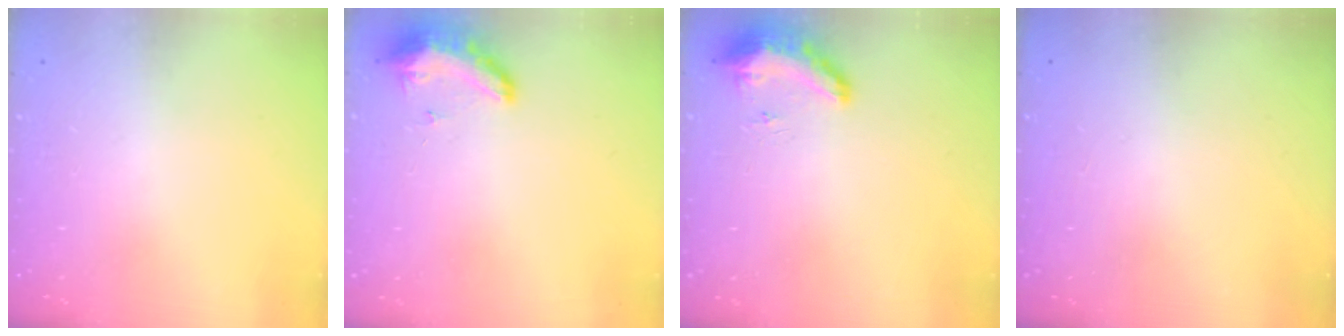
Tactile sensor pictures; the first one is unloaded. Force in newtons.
{"total": 16.2, "press": 11.0, "slide": 11.9}
{"total": 16.1, "press": 10.6, "slide": 12.1}
{"total": 0.0}